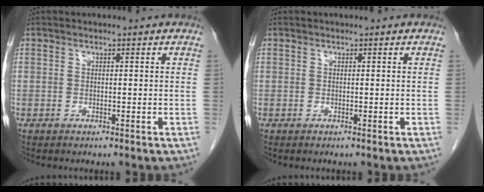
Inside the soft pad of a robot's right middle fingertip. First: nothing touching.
{"total": 0.0}